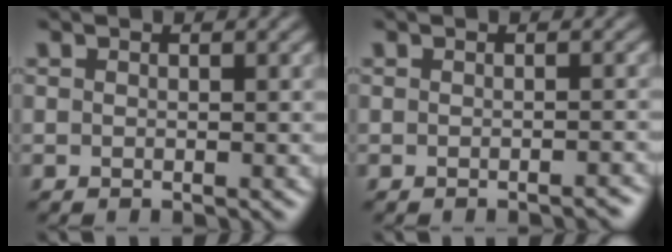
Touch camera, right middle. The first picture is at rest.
{"total": 1.7, "force": [-1.4, 0.3, 0.8], "torque": [-0.004, 0.004, -0.017]}